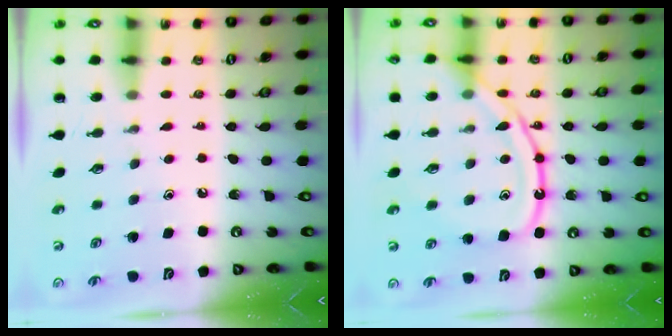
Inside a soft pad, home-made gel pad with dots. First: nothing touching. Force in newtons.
{"total": 15.0, "press": 15.0, "slide": 1.3}